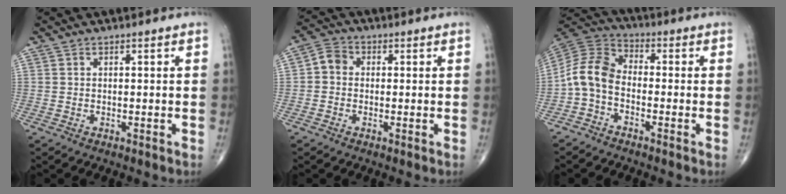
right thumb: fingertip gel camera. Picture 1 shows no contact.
{"total": 3.8, "force": [-0.2, 3.3, 2.0], "torque": [-0.024, 0.011, -0.014]}
{"total": 8.3, "force": [-2.5, 5.4, 5.8], "torque": [-0.108, 0.039, -0.067]}